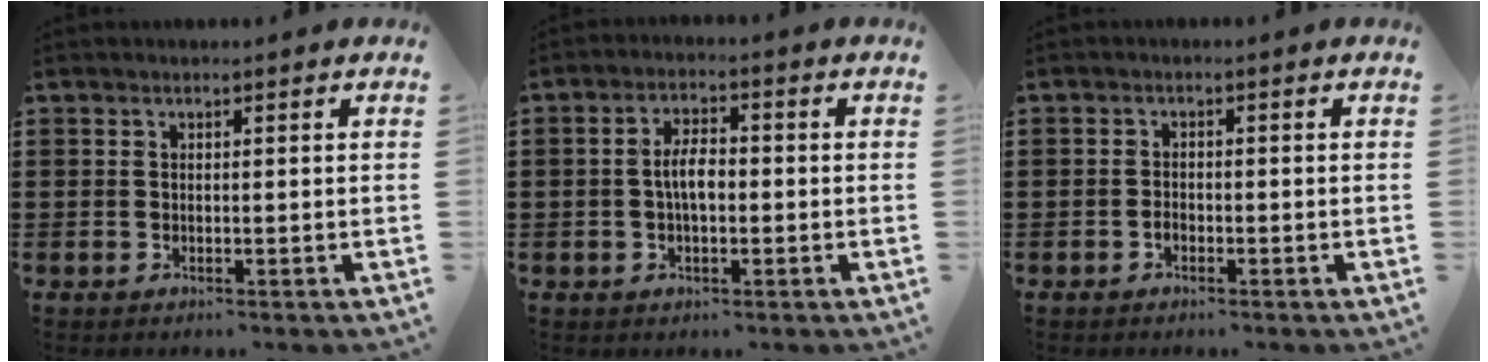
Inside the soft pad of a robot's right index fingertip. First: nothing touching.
{"total": 4.5, "force": [-0.5, 1.7, 4.1], "torque": [-0.083, 0.000, -0.011]}
{"total": 1.1, "force": [-0.7, 0.6, 0.6], "torque": [-0.016, -0.005, -0.013]}